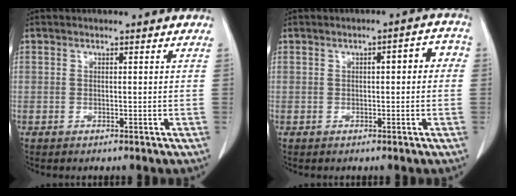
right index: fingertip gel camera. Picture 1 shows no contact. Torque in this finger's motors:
{"motor_torque": [0.23, 0.00, 0.02, 0.01]}